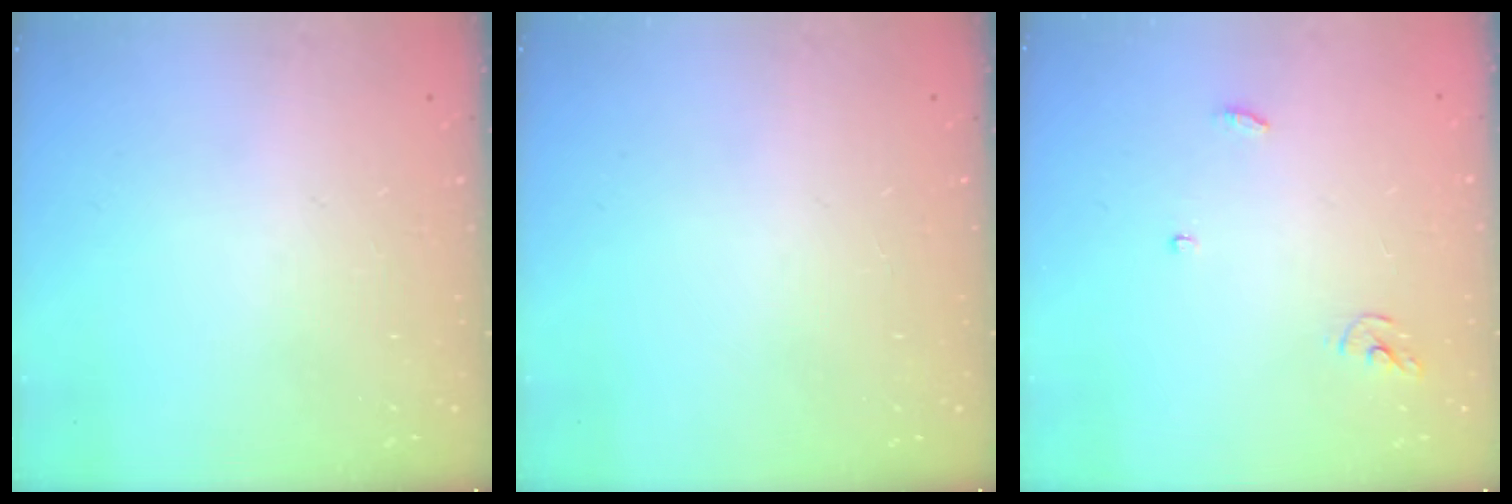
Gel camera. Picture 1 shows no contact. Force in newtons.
{"total": 0.0}
{"total": 3.8, "press": 3.8, "slide": 0.4}